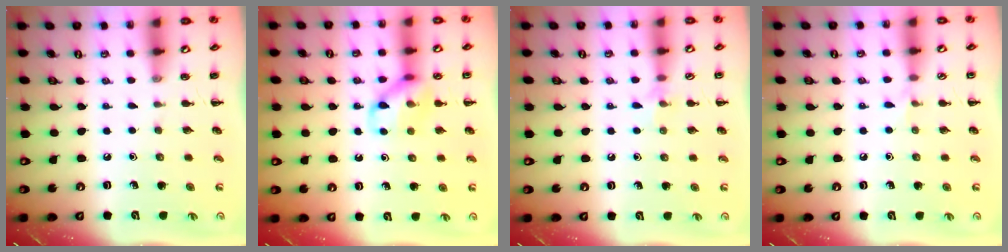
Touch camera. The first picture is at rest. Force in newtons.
{"total": 11.5, "press": 11.4, "slide": 1.6}
{"total": 5.3, "press": 5.1, "slide": 1.2}
{"total": 3.4, "press": 3.2, "slide": 1.2}